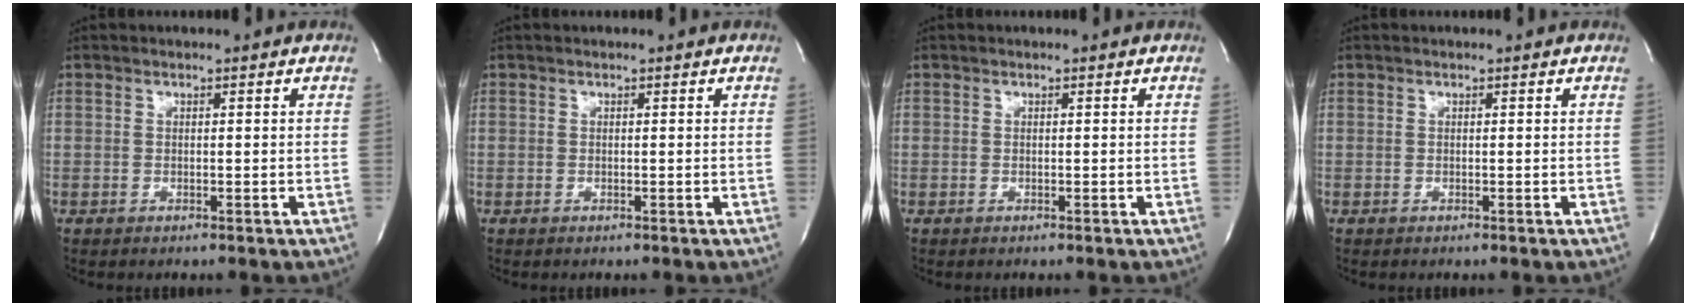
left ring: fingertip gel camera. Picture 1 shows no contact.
{"total": 0.0}
{"total": 0.0}
{"total": 0.0}